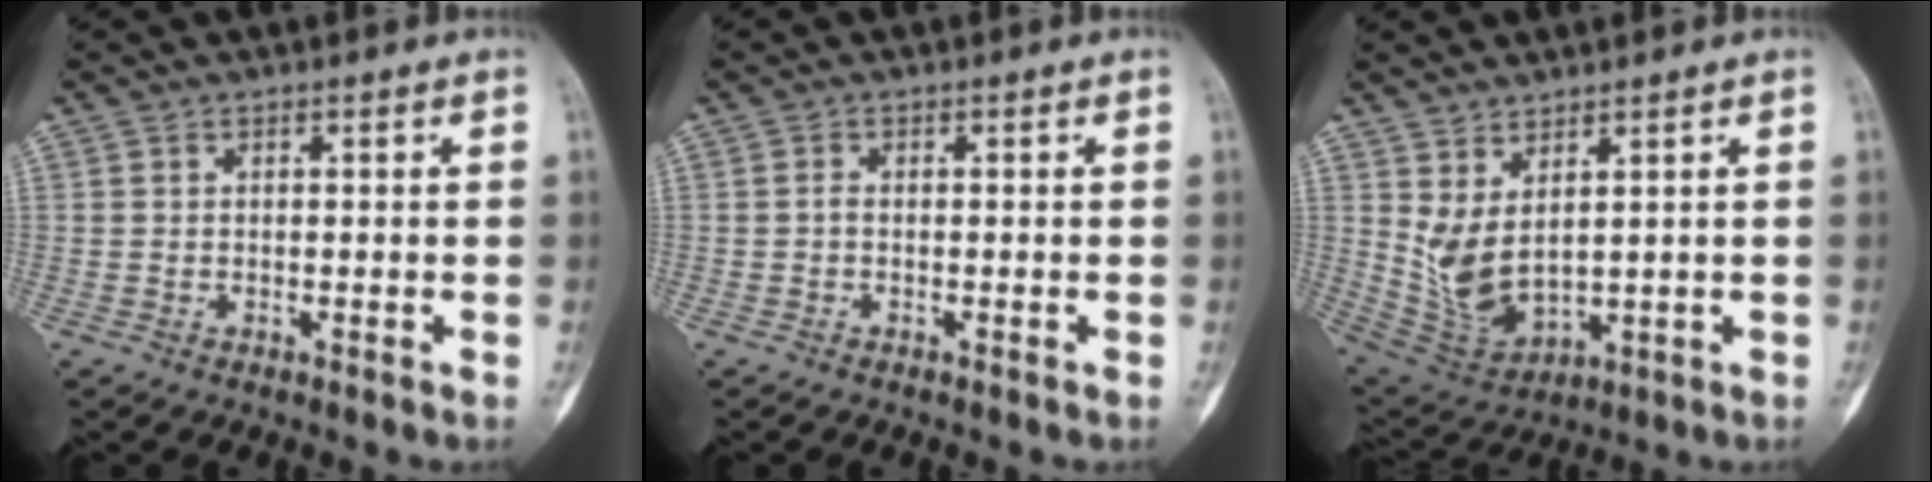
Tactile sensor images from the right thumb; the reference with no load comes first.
{"total": 0.6, "force": [-0.2, 0.3, 0.5], "torque": [-0.008, 0.001, -0.008]}
{"total": 8.6, "force": [2.7, 4.2, 7.0], "torque": [-0.127, -0.029, 0.077]}